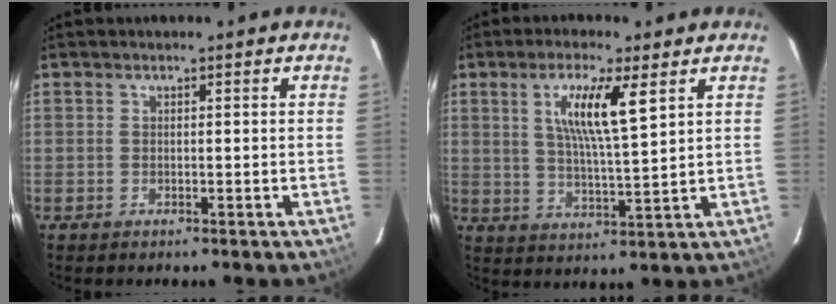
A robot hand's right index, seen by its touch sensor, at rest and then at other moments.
{"total": 9.3, "force": [4.0, 1.0, 8.3], "torque": [-0.149, -0.001, 0.072]}